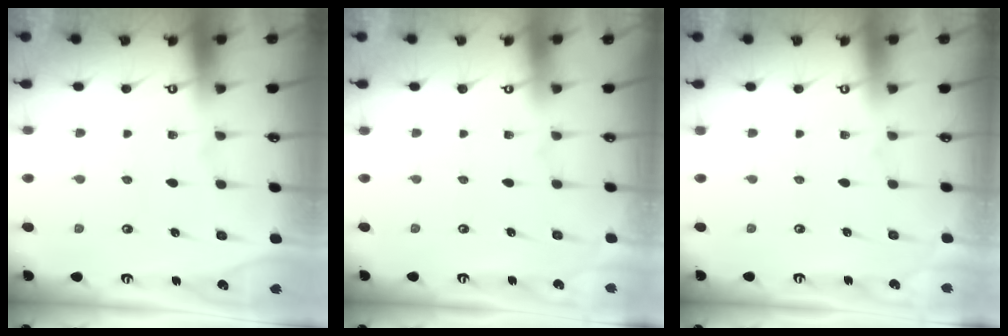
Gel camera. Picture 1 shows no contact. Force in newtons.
{"total": 0.0}
{"total": 0.0}